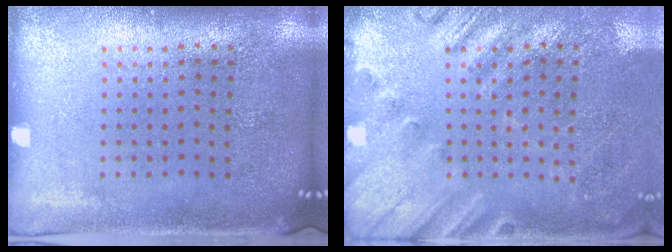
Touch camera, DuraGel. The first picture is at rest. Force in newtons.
{"total": 2.3, "press": 2.0, "slide": 1.0}